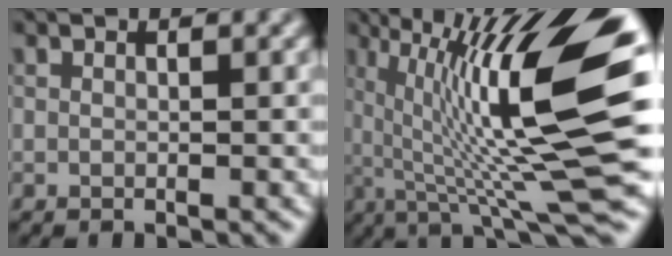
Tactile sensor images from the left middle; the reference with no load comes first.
{"total": 14.7, "force": [2.0, 2.7, 14.3], "torque": [-0.218, 0.016, 0.033]}